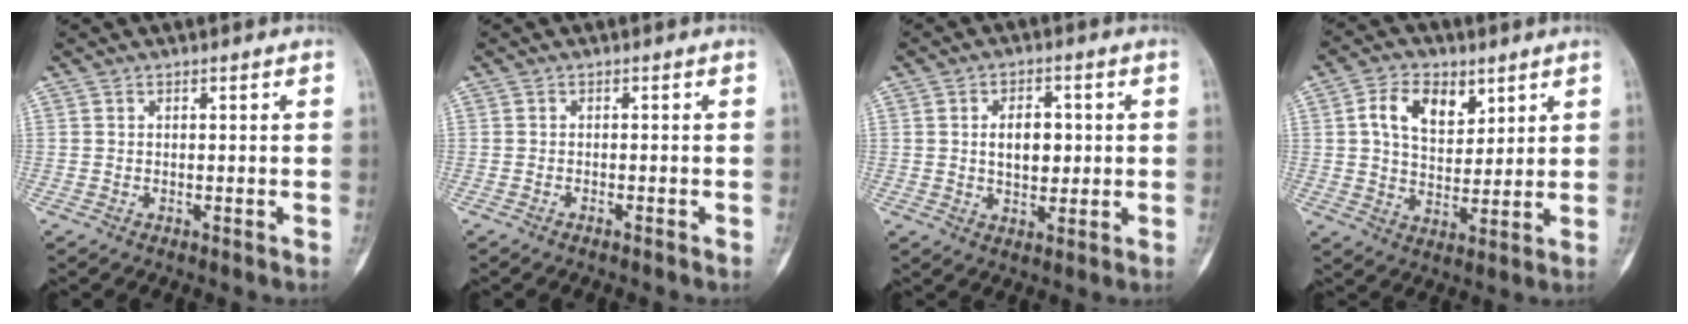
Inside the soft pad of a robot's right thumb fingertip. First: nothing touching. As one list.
[{"total": 0.8, "force": [-0.6, 0.3, 0.3], "torque": [-0.007, 0.004, -0.012]}, {"total": 6.8, "force": [0.6, 4.5, 5.1], "torque": [-0.051, 0.001, 0.011]}, {"total": 10.0, "force": [4.0, 6.5, 6.5], "torque": [-0.079, -0.013, 0.074]}]